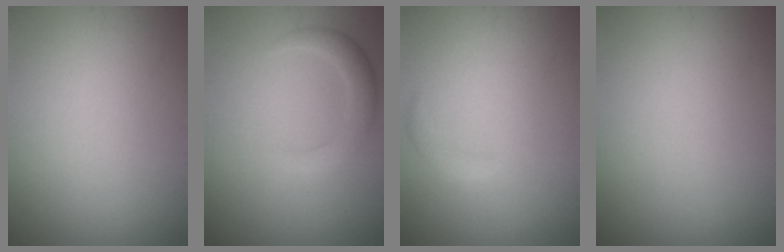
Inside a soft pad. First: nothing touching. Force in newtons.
{"total": 2.5, "press": 2.5, "slide": 0.1}
{"total": 1.1, "press": 1.1, "slide": 0.0}
{"total": 0.0}